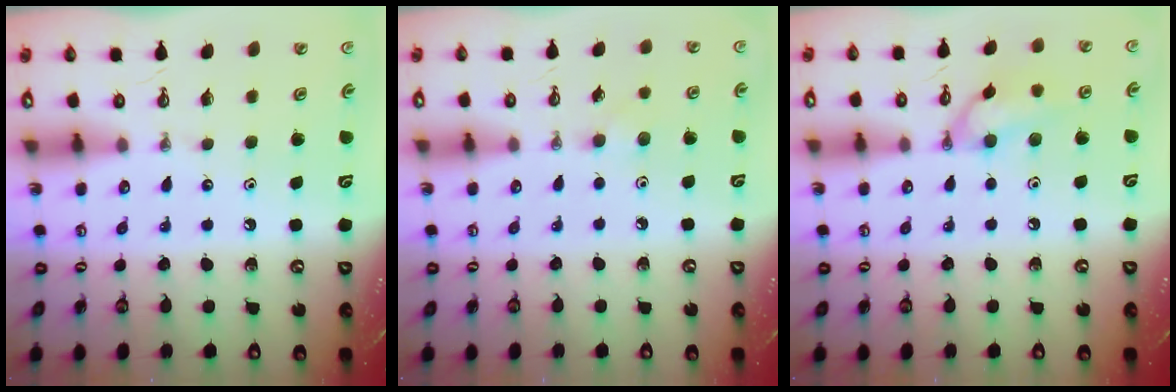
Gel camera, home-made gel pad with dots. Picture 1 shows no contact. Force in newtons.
{"total": 5.3, "press": 5.2, "slide": 1.1}
{"total": 11.7, "press": 9.6, "slide": 6.6}